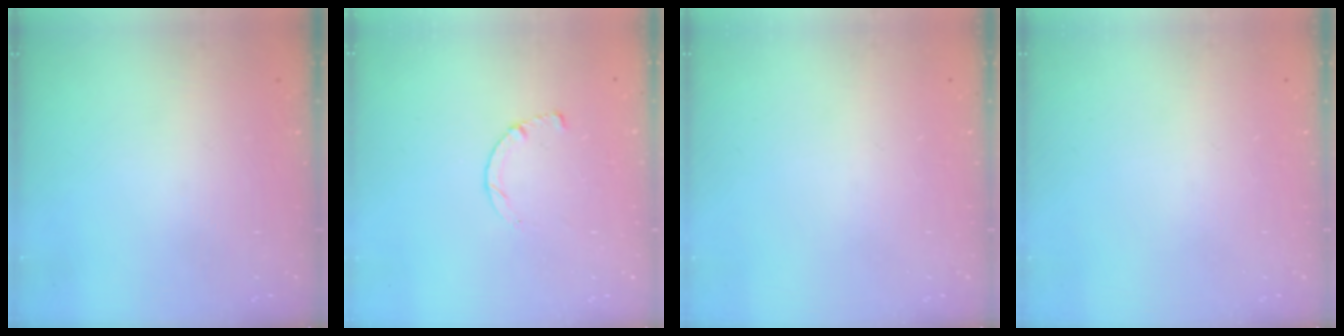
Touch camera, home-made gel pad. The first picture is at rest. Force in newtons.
{"total": 2.5, "press": 2.5, "slide": 0.3}
{"total": 0.0}
{"total": 0.0}